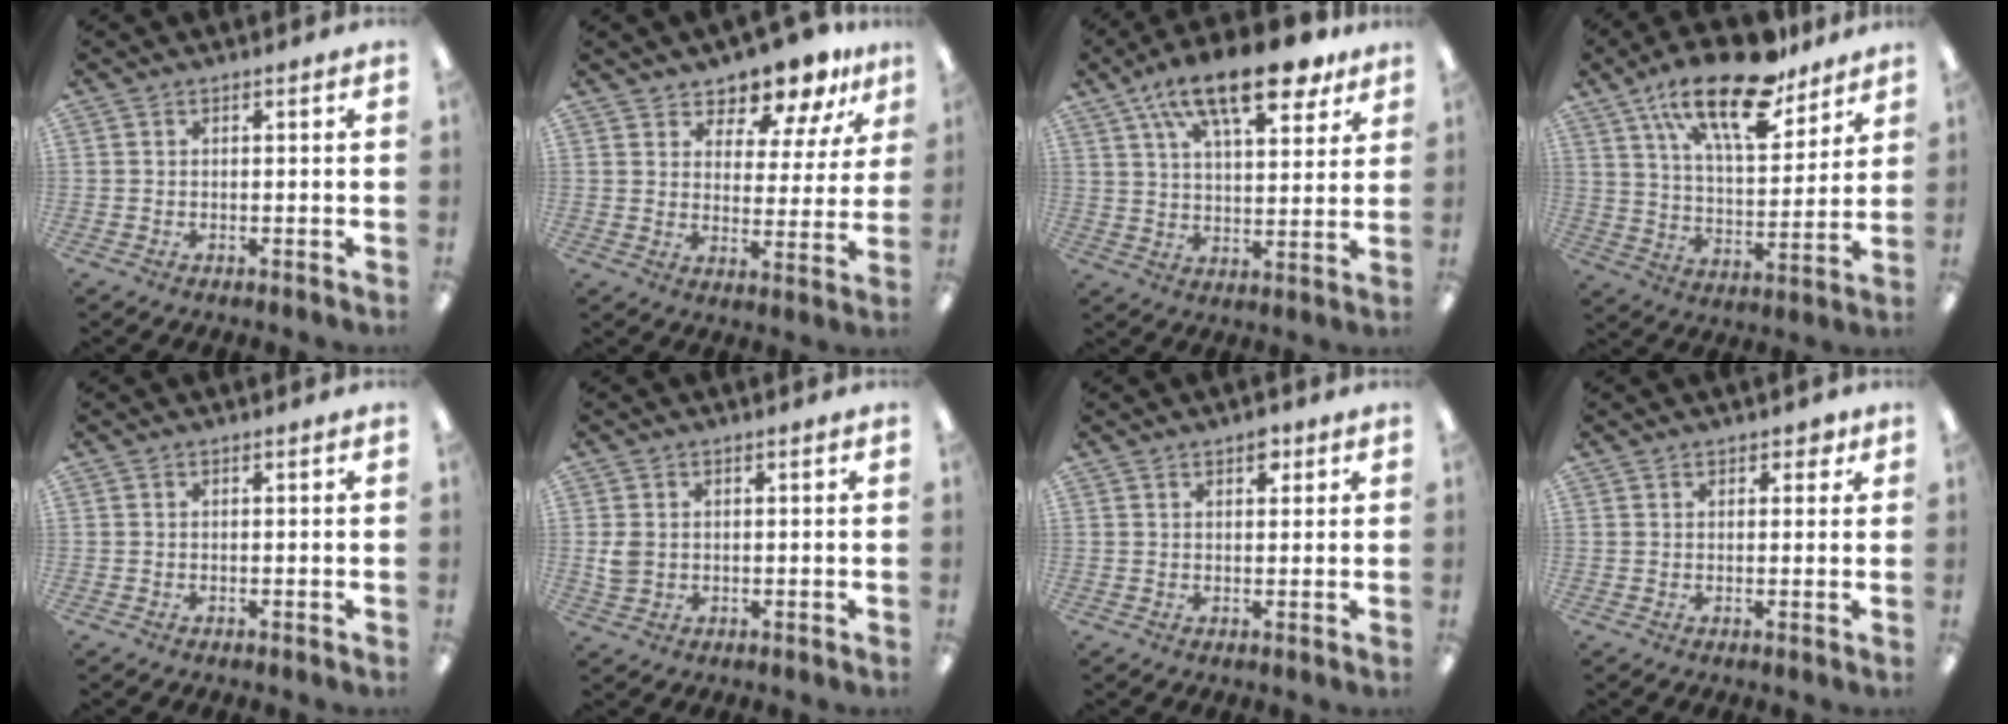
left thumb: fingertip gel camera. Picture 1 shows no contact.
{"total": 9.9, "force": [9.1, 3.1, 2.2], "torque": [-0.038, -0.075, 0.164]}
{"total": 17.9, "force": [11.5, 6.8, 11.9], "torque": [-0.195, -0.047, 0.191]}
{"total": 21.0, "force": [14.7, 7.9, 12.8], "torque": [-0.215, -0.078, 0.248]}
{"total": 0.0}
{"total": 3.3, "force": [0.3, 2.7, 1.8], "torque": [-0.027, 0.003, 0.005]}
{"total": 3.4, "force": [2.2, 1.8, 1.9], "torque": [-0.009, -0.009, 0.032]}
{"total": 2.3, "force": [1.6, 1.4, 0.9], "torque": [-0.003, -0.002, 0.025]}